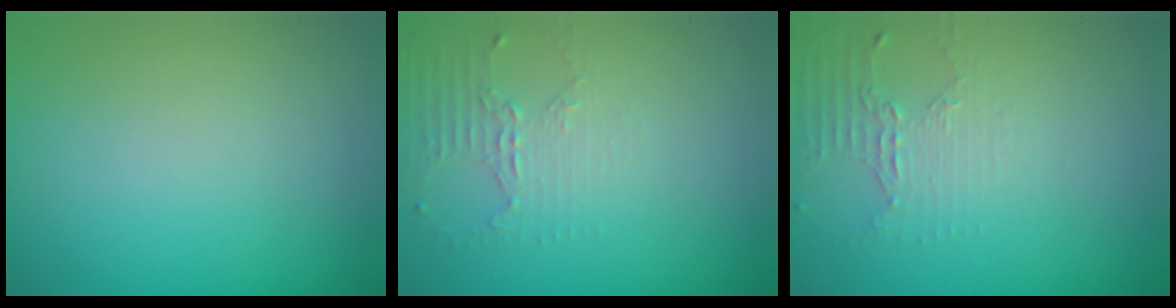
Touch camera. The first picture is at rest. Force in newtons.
{"total": 2.2, "press": 1.6, "slide": 1.5}
{"total": 2.0, "press": 1.5, "slide": 1.4}